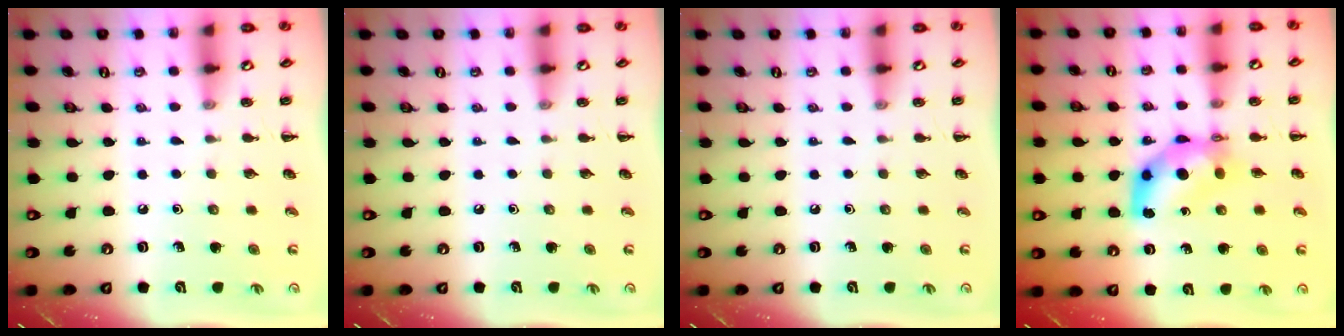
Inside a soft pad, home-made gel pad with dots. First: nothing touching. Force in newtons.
{"total": 0.0}
{"total": 0.0}
{"total": 7.1, "press": 7.0, "slide": 1.4}